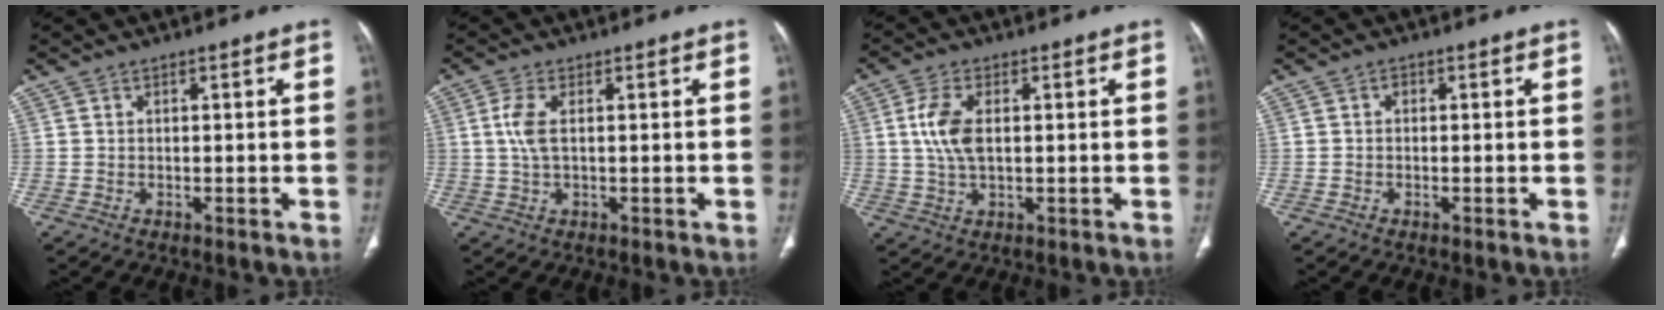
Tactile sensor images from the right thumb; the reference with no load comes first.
{"total": 4.0, "force": [0.6, 1.6, 3.7], "torque": [-0.100, 0.005, 0.011]}
{"total": 6.7, "force": [1.0, 3.4, 5.7], "torque": [-0.125, 0.002, 0.018]}
{"total": 0.7, "force": [0.0, 0.5, 0.4], "torque": [0.002, 0.004, -0.006]}